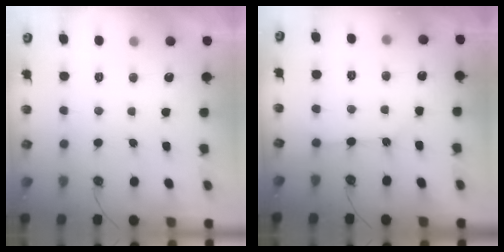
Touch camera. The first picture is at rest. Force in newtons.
{"total": 4.6, "press": 4.6, "slide": 0.4}